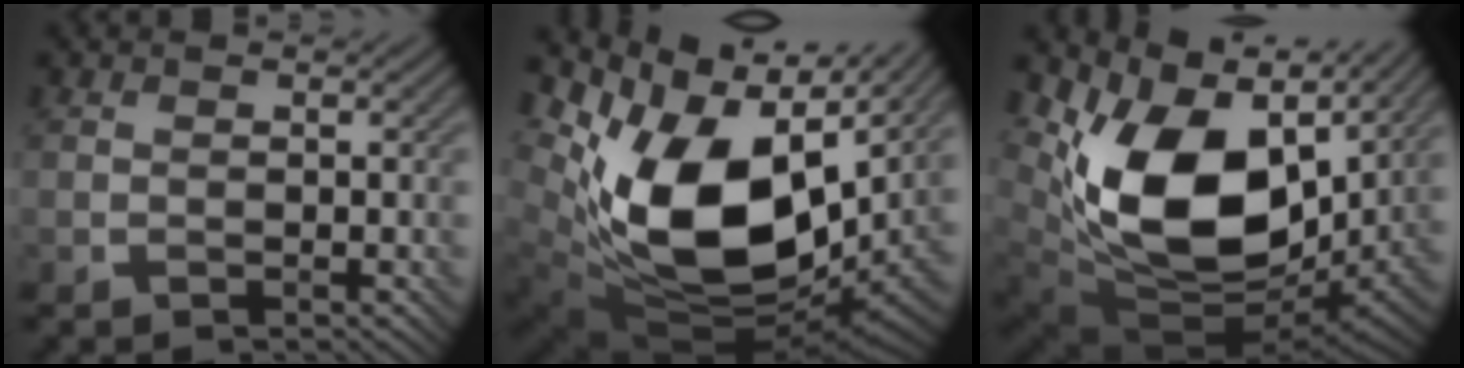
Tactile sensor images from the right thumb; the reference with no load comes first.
{"total": 17.2, "force": [2.5, 11.4, 12.6], "torque": [-0.253, -0.038, 0.062]}
{"total": 16.2, "force": [3.9, 10.3, 11.8], "torque": [-0.235, -0.020, 0.083]}